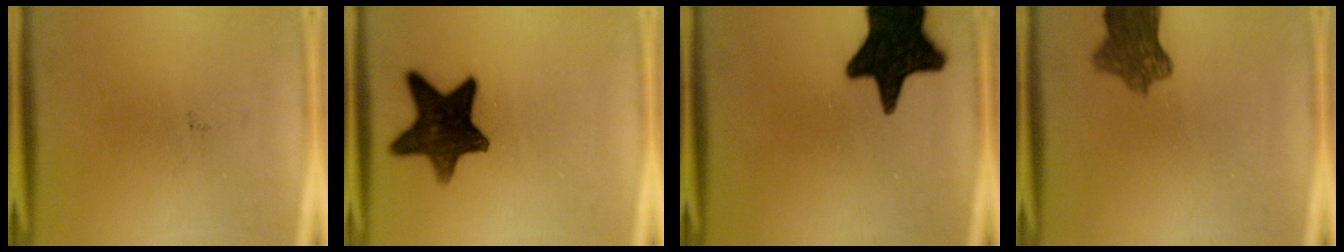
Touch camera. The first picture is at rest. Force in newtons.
{"total": 13.5}
{"total": 18.2}
{"total": 7.7}